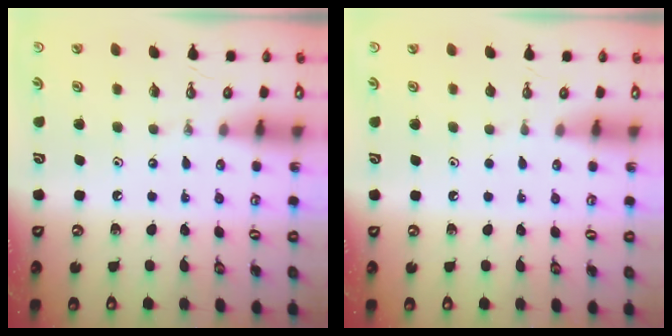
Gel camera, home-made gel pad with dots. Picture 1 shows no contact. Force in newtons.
{"total": 0.0}